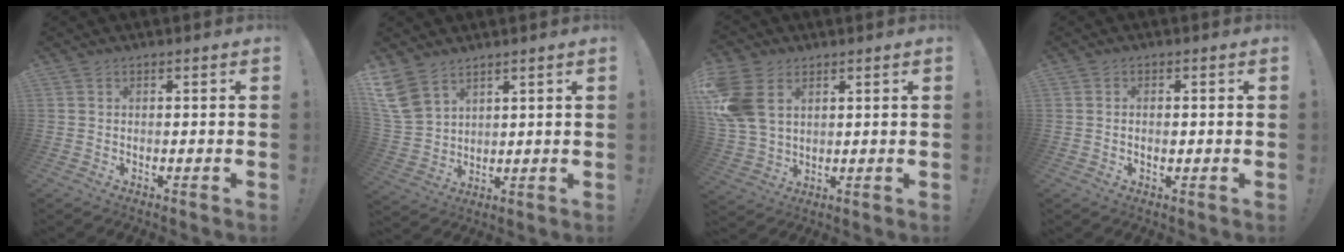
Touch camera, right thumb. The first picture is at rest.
{"total": 9.8, "force": [6.4, 5.9, 4.5], "torque": [-0.090, -0.033, 0.131]}
{"total": 12.7, "force": [4.4, 9.1, 7.7], "torque": [-0.157, -0.007, 0.091]}
{"total": 1.6, "force": [-0.3, 1.0, 1.2], "torque": [-0.020, 0.004, -0.007]}